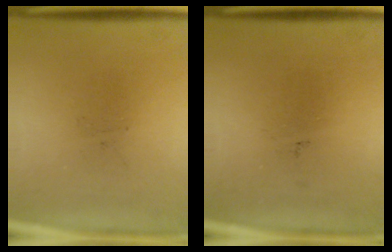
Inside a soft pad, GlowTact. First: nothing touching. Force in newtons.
{"total": 0.0}